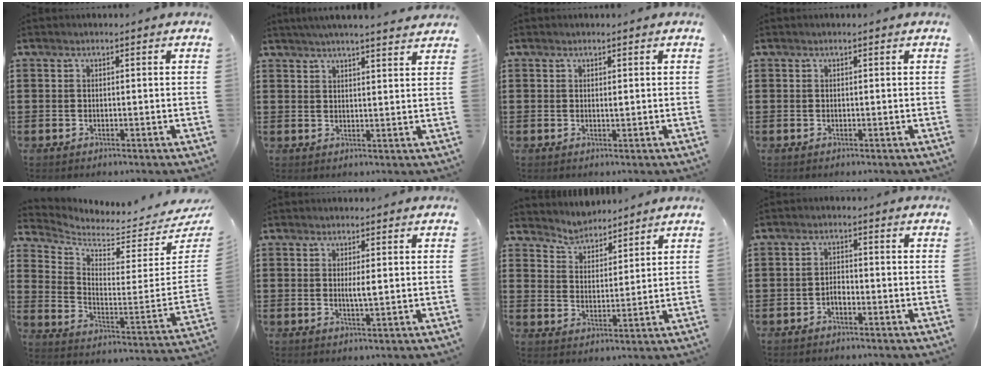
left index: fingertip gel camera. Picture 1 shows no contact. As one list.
[{"total": 3.4, "force": [3.3, -0.5, 1.0], "torque": [-0.030, -0.013, 0.057]}, {"total": 0.6, "force": [0.4, 0.2, 0.5], "torque": [-0.012, 0.000, 0.008]}, {"total": 0.0}, {"total": 3.8, "force": [3.7, 0.2, 0.6], "torque": [-0.042, -0.055, 0.059]}, {"total": 1.9, "force": [0.3, 0.2, 1.9], "torque": [-0.039, -0.004, 0.005]}, {"total": 4.0, "force": [3.9, 0.8, -0.6], "torque": [-0.010, -0.020, 0.069]}, {"total": 1.8, "force": [-1.0, 0.8, 1.3], "torque": [-0.029, 0.003, -0.020]}]